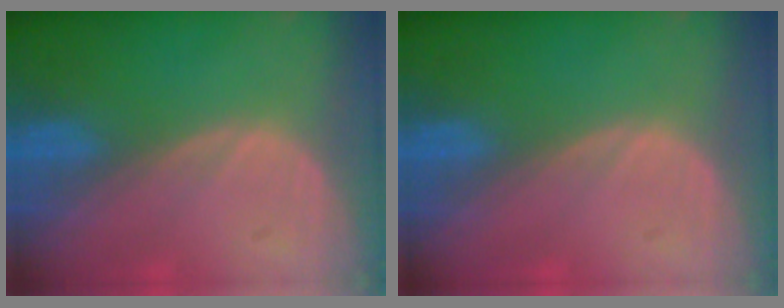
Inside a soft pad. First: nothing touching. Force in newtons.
{"total": 0.0}